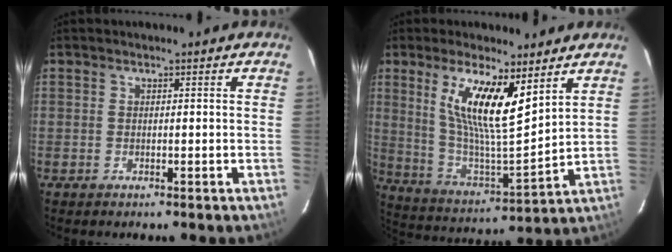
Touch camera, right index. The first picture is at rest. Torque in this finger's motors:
{"motor_torque": [0.80, 0.55, 0.81, 0.21]}